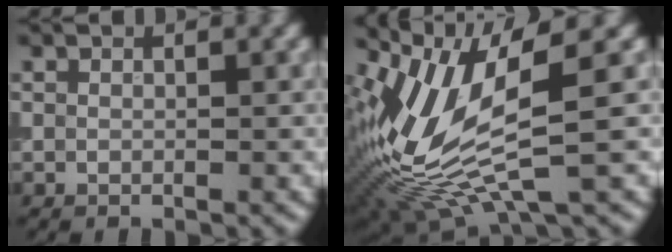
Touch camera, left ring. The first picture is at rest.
{"total": 9.3, "force": [-0.3, 3.1, 8.8], "torque": [-0.196, -0.010, -0.008]}